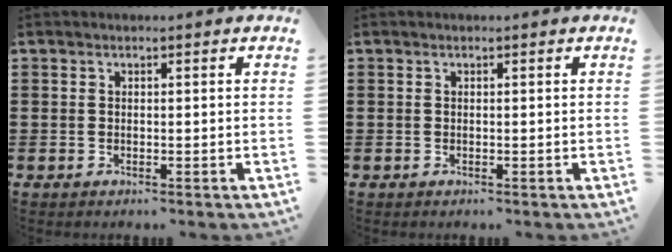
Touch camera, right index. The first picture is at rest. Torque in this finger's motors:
{"motor_torque": [-0.03, 0.05, 0.00, -0.01]}